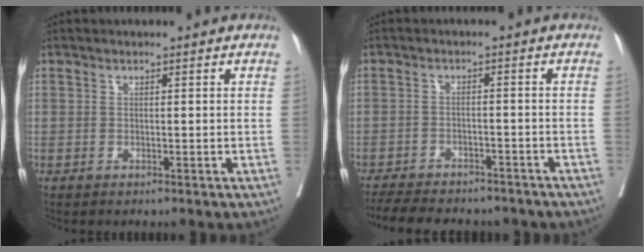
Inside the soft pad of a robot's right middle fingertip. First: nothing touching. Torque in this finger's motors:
{"motor_torque": [1.07, -1.07, 0.16, 0.04]}